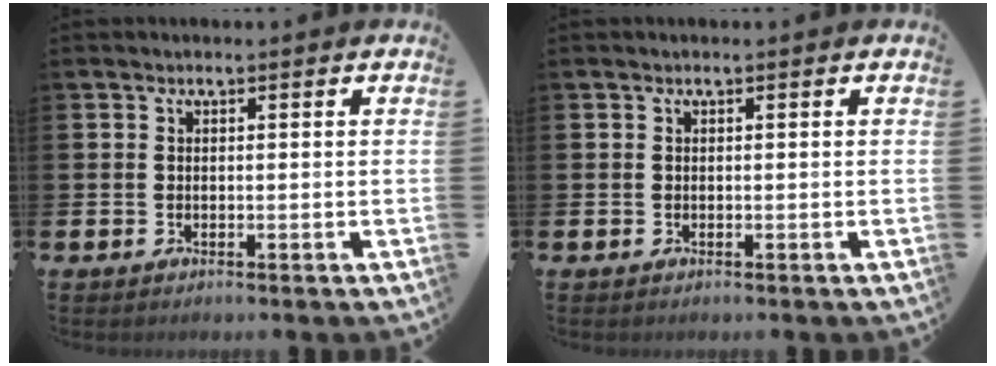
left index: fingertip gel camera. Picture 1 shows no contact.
{"total": 0.0}